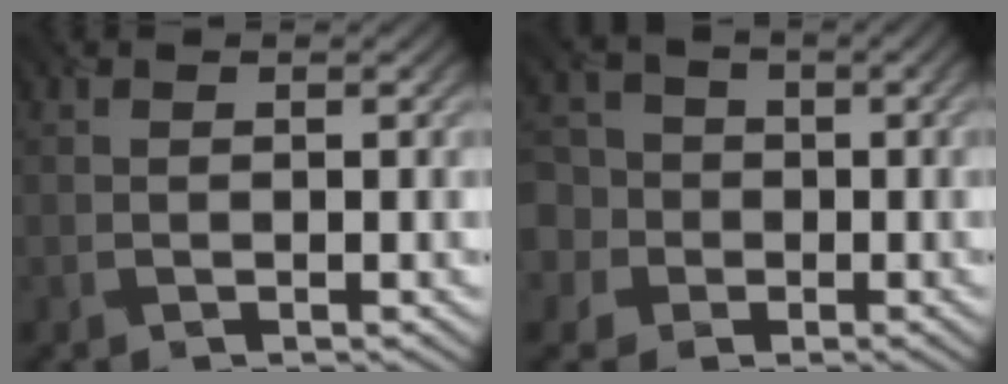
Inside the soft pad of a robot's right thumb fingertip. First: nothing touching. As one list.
[{"total": 7.4, "force": [-0.8, 7.1, 2.1], "torque": [-0.080, 0.003, -0.044]}]